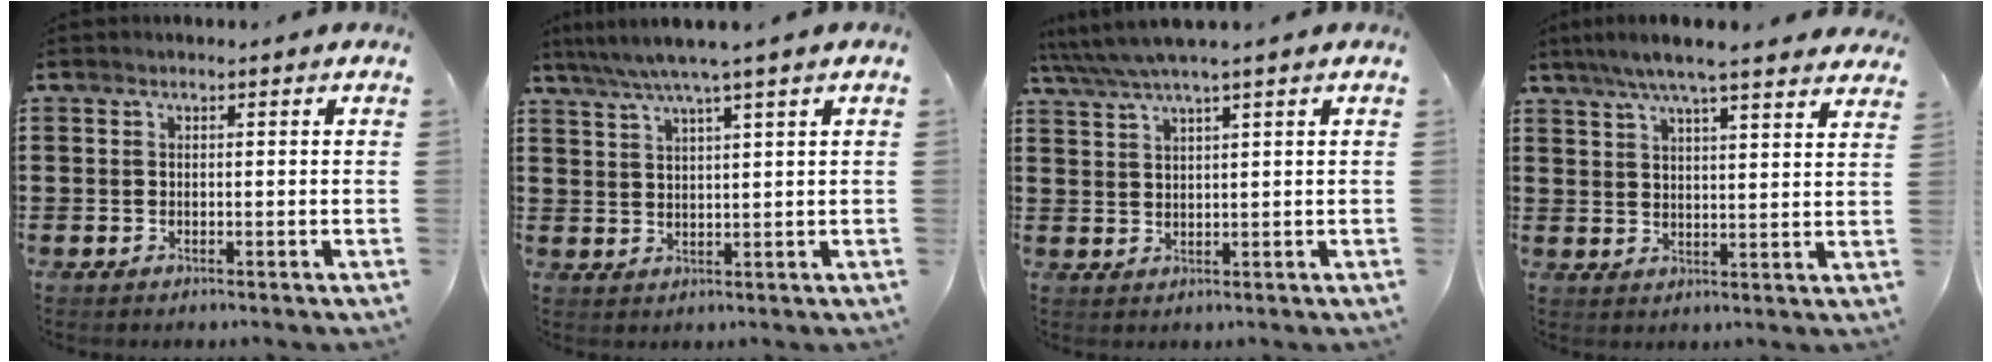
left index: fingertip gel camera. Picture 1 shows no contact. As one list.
[{"total": 4.1, "force": [2.9, -0.6, 2.8], "torque": [-0.062, -0.011, 0.049]}, {"total": 3.6, "force": [2.7, -0.1, 2.4], "torque": [-0.055, -0.005, 0.047]}, {"total": 6.3, "force": [5.4, 0.1, 3.2], "torque": [-0.079, -0.015, 0.095]}]